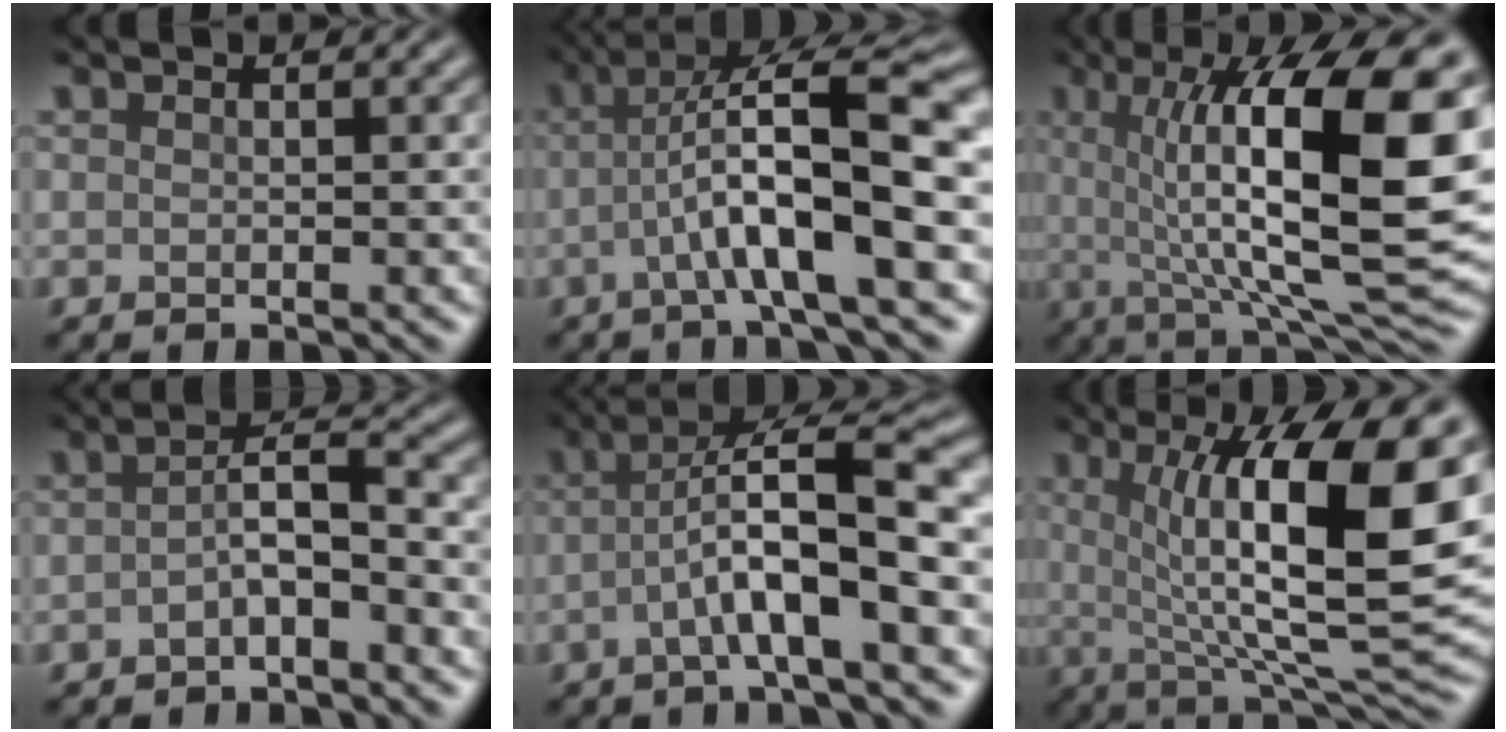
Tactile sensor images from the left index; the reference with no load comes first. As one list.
[{"total": 10.0, "force": [-0.5, 2.1, 9.7], "torque": [-0.156, 0.015, -0.015]}, {"total": 16.6, "force": [2.0, 5.3, 15.6], "torque": [-0.223, 0.001, 0.029]}, {"total": 2.9, "force": [-1.3, 0.6, 2.5], "torque": [-0.050, 0.010, -0.028]}, {"total": 8.0, "force": [-1.0, 1.7, 7.7], "torque": [-0.125, 0.016, -0.023]}, {"total": 15.1, "force": [2.4, 4.4, 14.2], "torque": [-0.211, -0.009, 0.038]}]